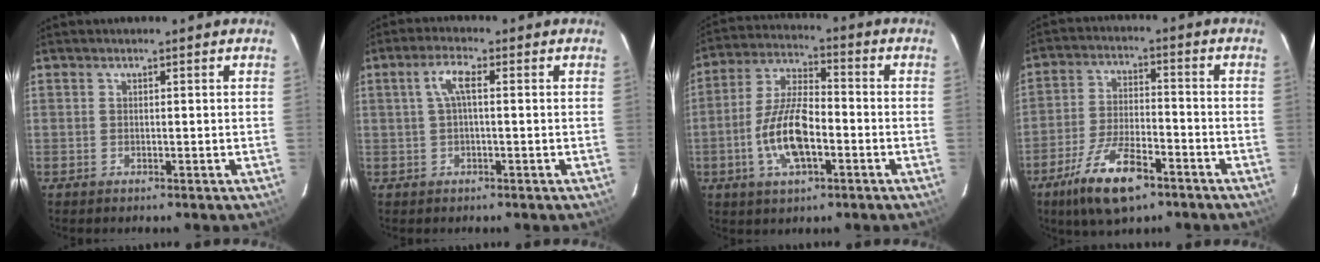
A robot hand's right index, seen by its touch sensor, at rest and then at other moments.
{"total": 3.6, "force": [0.4, 0.7, 3.5], "torque": [-0.071, 0.008, 0.008]}
{"total": 12.0, "force": [-3.9, 4.6, 10.3], "torque": [-0.215, 0.002, -0.074]}
{"total": 12.6, "force": [-7.9, 4.3, 8.8], "torque": [-0.187, -0.015, -0.143]}